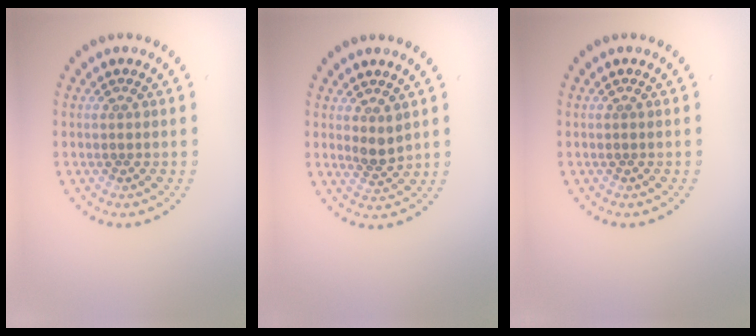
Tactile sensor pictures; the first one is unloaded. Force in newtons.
{"total": 1.7, "press": 1.4, "slide": 0.9}
{"total": 0.0}